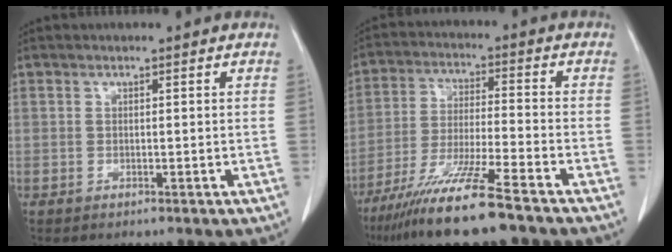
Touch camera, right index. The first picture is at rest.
{"total": 13.2, "force": [-9.8, -0.4, 8.9], "torque": [-0.169, -0.040, -0.173]}